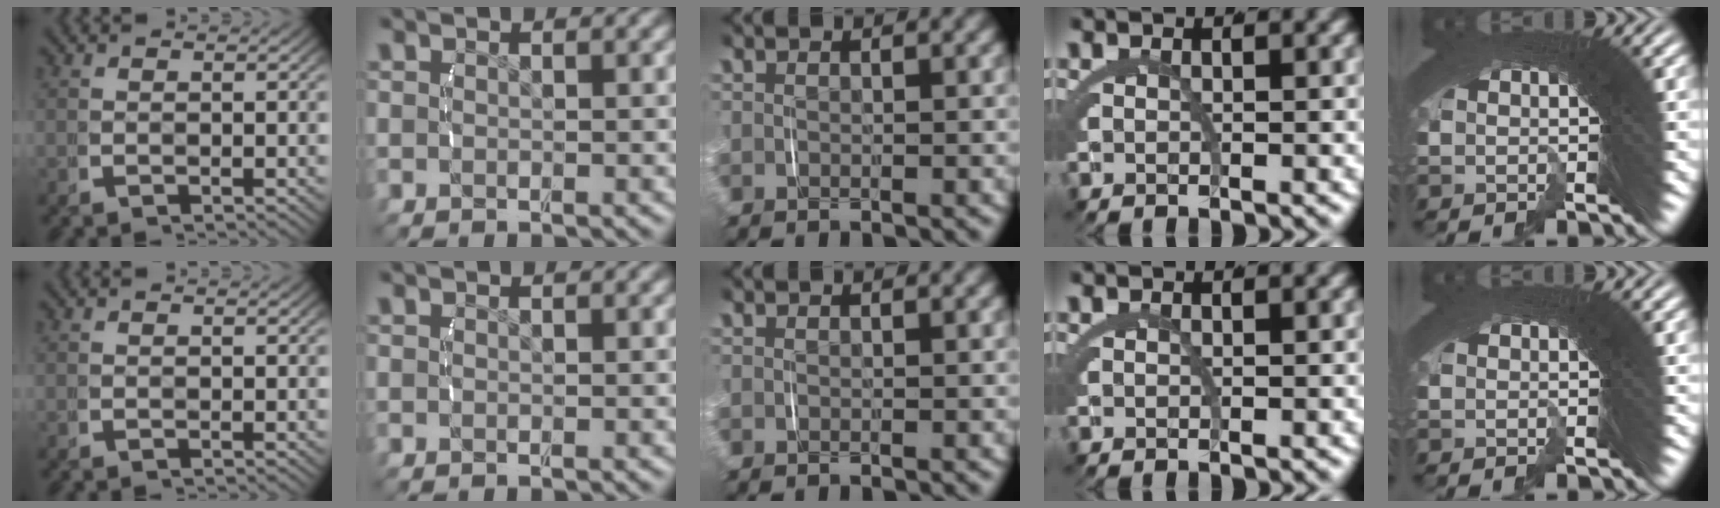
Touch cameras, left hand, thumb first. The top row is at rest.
{}